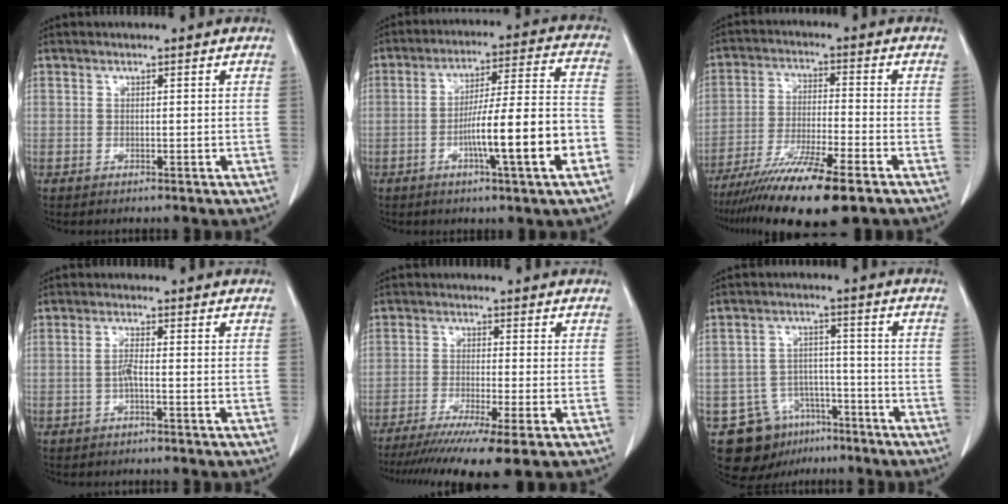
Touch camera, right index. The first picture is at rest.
{"total": 14.7, "force": [-5.0, 0.3, 13.8], "torque": [-0.219, 0.011, -0.076]}
{"total": 13.6, "force": [-9.6, 0.8, 9.5], "torque": [-0.177, -0.037, -0.165]}
{"total": 1.9, "force": [-0.6, 0.0, 1.8], "torque": [-0.037, 0.002, -0.013]}
{"total": 12.3, "force": [-9.0, -0.5, 8.3], "torque": [-0.132, -0.030, -0.143]}
{"total": 10.6, "force": [-6.5, 7.6, 3.3], "torque": [-0.055, 0.021, -0.095]}